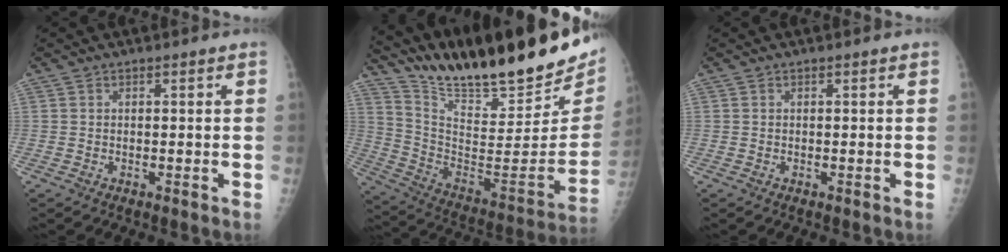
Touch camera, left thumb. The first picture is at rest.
{"total": 29.9, "force": [24.2, 6.7, 16.3], "torque": [-0.234, -0.121, 0.375]}
{"total": 0.0}